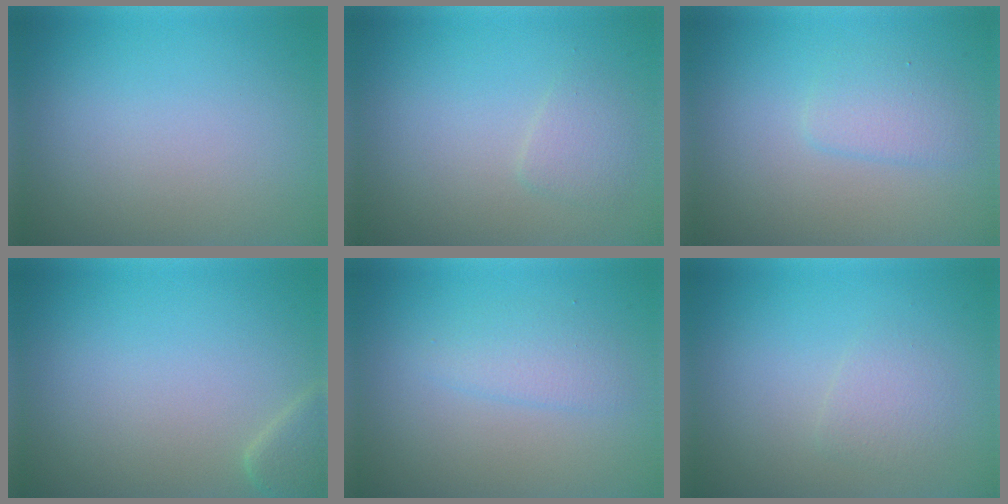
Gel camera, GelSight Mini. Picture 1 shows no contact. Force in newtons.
{"total": 1.3, "press": 1.3, "slide": 0.1}
{"total": 1.9, "press": 1.9, "slide": 0.2}
{"total": 1.7, "press": 1.7, "slide": 0.2}
{"total": 1.8, "press": 1.8, "slide": 0.1}
{"total": 1.4, "press": 1.4, "slide": 0.1}